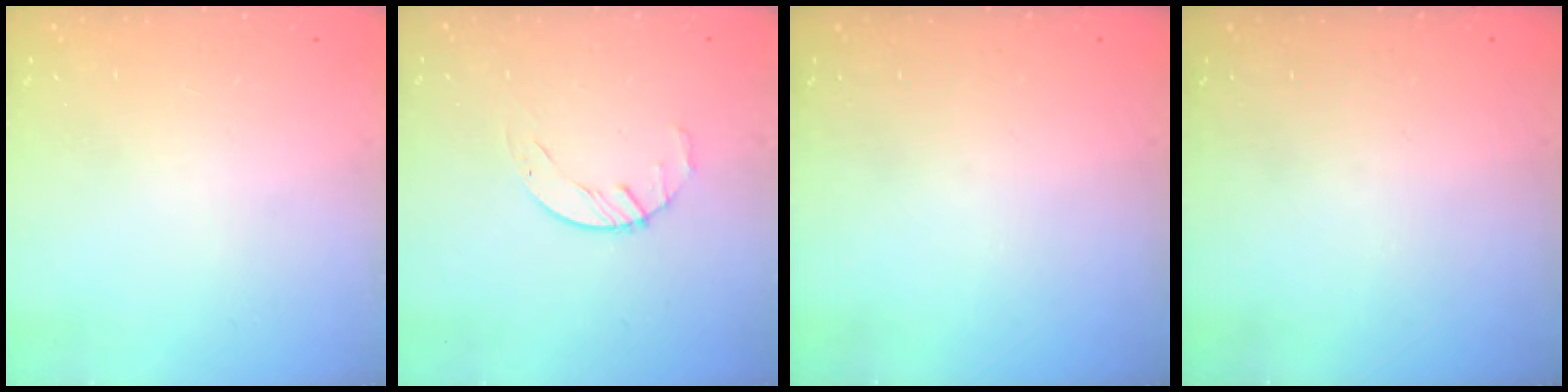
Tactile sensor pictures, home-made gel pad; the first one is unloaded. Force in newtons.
{"total": 2.1, "press": 2.1, "slide": 0.3}
{"total": 0.0}
{"total": 0.0}